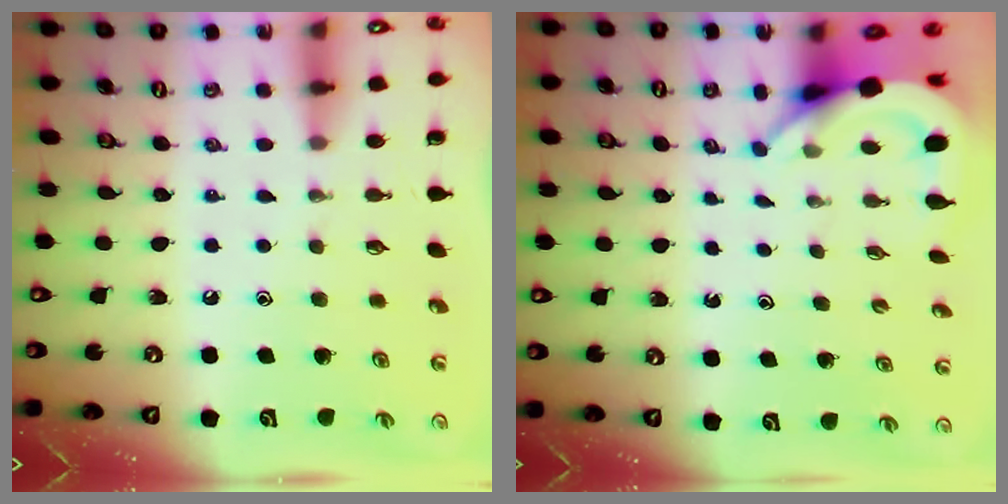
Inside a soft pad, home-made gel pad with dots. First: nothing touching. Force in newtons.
{"total": 4.4, "press": 4.4, "slide": 0.5}